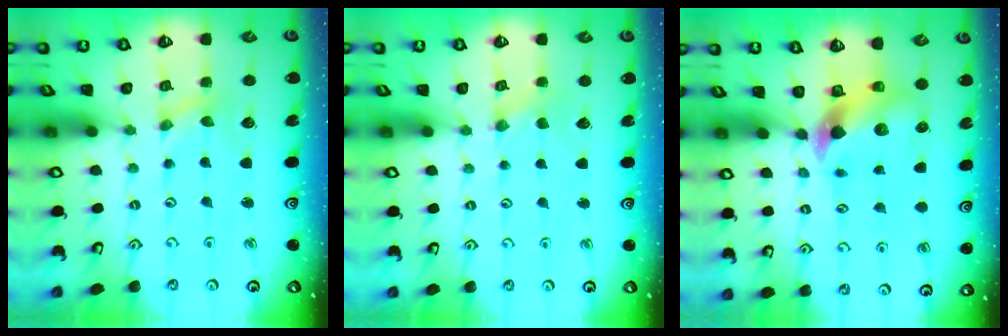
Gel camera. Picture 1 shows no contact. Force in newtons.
{"total": 0.0}
{"total": 8.2, "press": 8.1, "slide": 0.8}